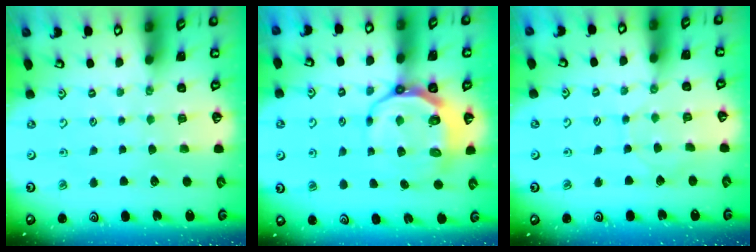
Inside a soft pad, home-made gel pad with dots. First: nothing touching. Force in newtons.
{"total": 8.7, "press": 8.0, "slide": 3.4}
{"total": 3.8, "press": 3.8, "slide": 0.4}